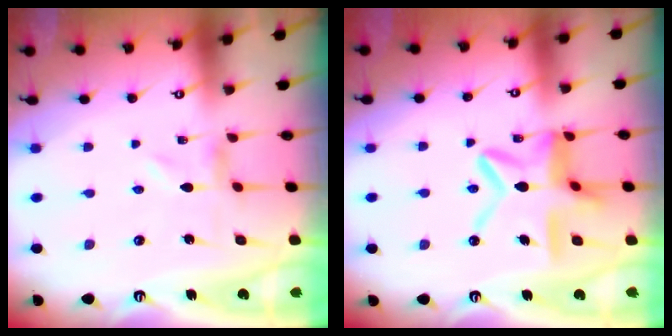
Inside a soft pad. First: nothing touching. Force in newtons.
{"total": 14.5, "press": 14.4, "slide": 1.3}